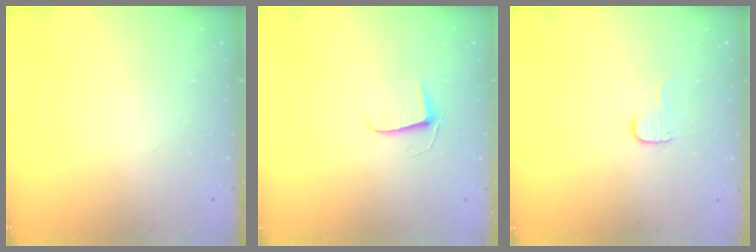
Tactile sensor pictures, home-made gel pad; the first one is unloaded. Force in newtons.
{"total": 5.5, "press": 5.5, "slide": 0.5}
{"total": 5.0, "press": 4.9, "slide": 0.5}